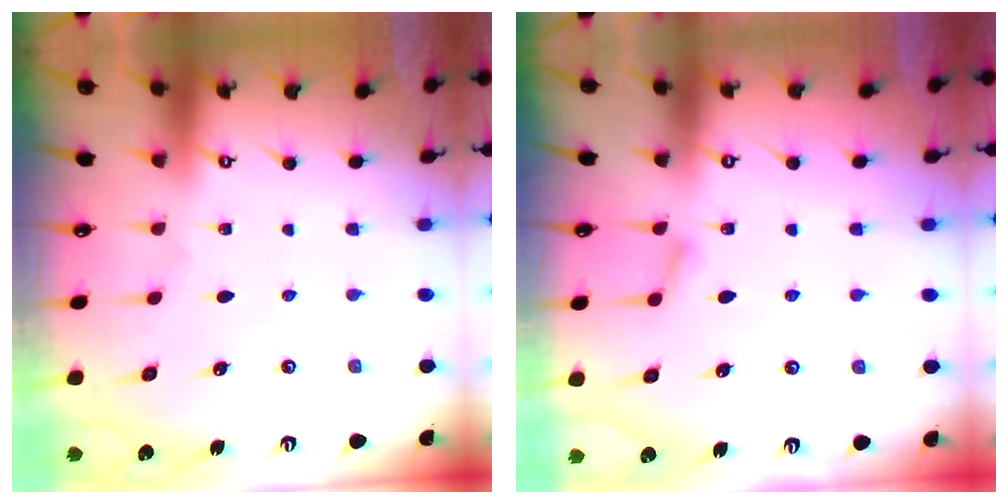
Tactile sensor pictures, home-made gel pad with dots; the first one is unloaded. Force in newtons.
{"total": 5.4, "press": 5.4, "slide": 0.8}